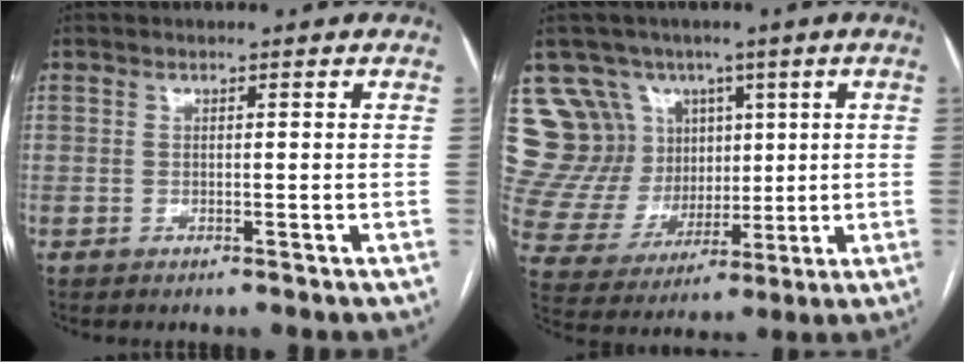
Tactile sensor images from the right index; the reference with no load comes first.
{"total": 14.2, "force": [6.6, 12.1, 3.6], "torque": [-0.090, 0.058, 0.146]}